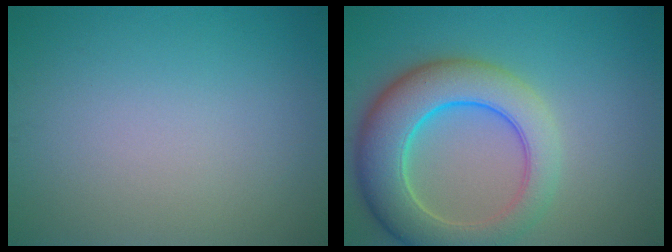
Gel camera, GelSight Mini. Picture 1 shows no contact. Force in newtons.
{"total": 8.7, "press": 8.7, "slide": 0.4}